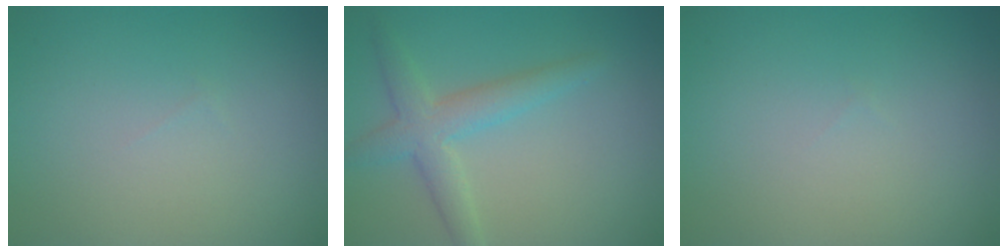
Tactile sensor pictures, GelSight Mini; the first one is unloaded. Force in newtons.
{"total": 3.5, "press": 3.5, "slide": 0.1}
{"total": 0.0}